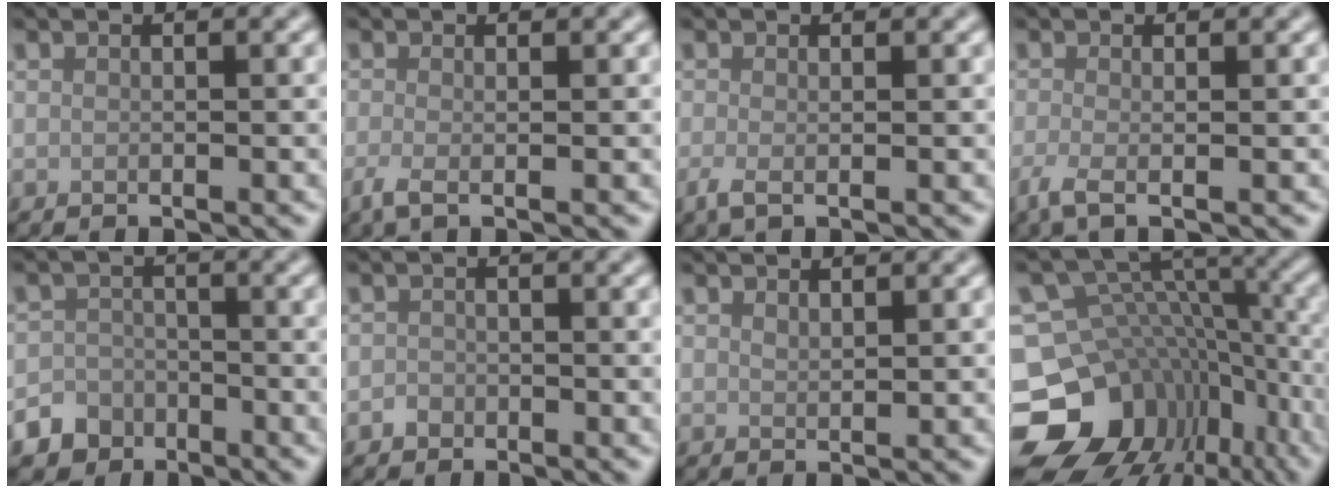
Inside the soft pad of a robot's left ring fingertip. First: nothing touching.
{"total": 1.7, "force": [-0.5, 0.4, 1.6], "torque": [-0.034, -0.007, -0.015]}
{"total": 1.4, "force": [-0.4, 0.3, 1.3], "torque": [-0.028, -0.007, -0.008]}
{"total": 2.2, "force": [-0.8, 0.6, 2.0], "torque": [-0.044, -0.008, -0.022]}
{"total": 4.9, "force": [-3.4, 3.5, 0.4], "torque": [0.016, -0.005, -0.062]}
{"total": 0.9, "force": [-0.5, 0.8, 0.0], "torque": [0.006, 0.000, -0.010]}
{"total": 0.8, "force": [0.7, 0.2, 0.3], "torque": [-0.007, -0.001, 0.015]}
{"total": 16.1, "force": [-7.9, 12.3, 6.7], "torque": [-0.147, 0.002, -0.097]}